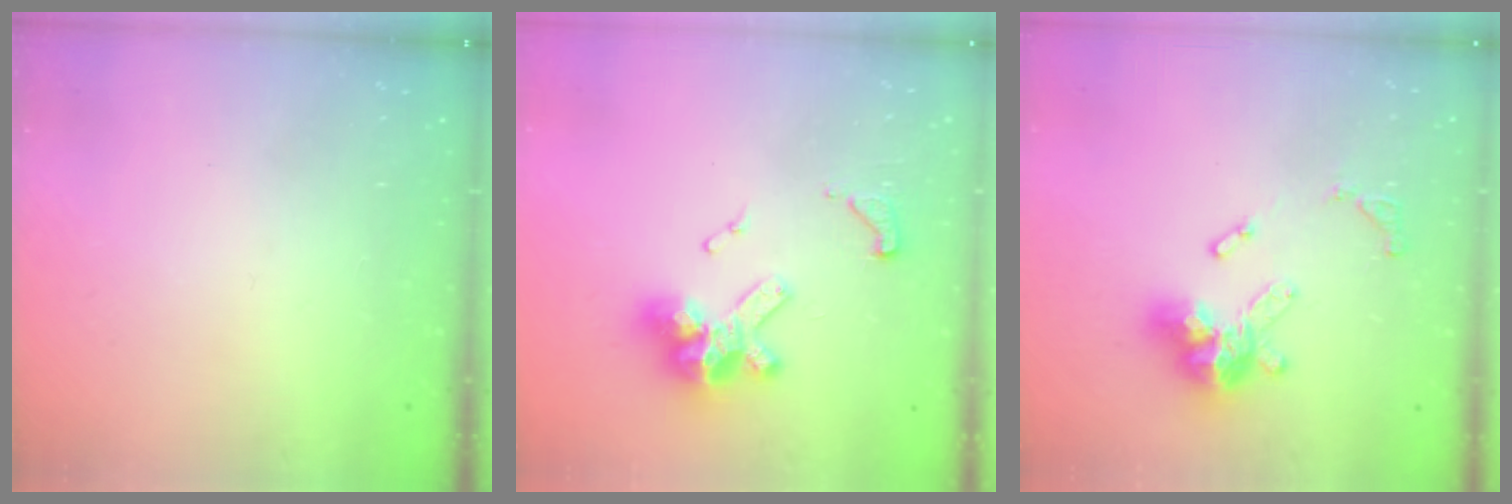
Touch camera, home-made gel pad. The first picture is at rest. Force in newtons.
{"total": 13.5, "press": 13.4, "slide": 1.8}
{"total": 15.2, "press": 15.1, "slide": 1.7}